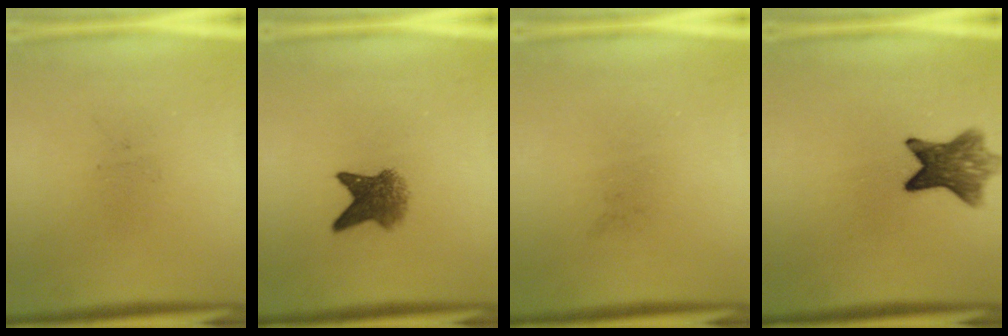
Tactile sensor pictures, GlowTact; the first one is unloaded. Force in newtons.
{"total": 4.9}
{"total": 0.0}
{"total": 7.6}